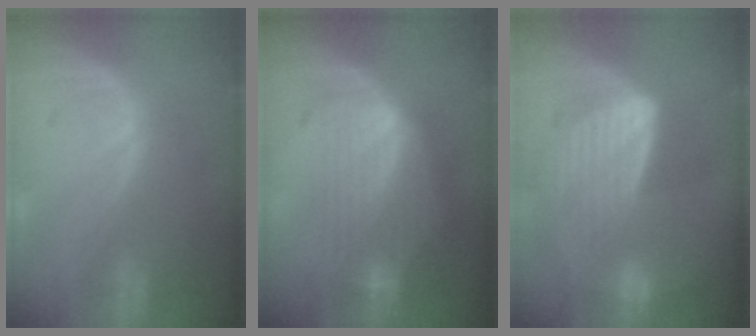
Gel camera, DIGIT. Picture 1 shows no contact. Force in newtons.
{"total": 7.8, "press": 7.5, "slide": 2.2}
{"total": 7.8, "press": 7.3, "slide": 2.9}